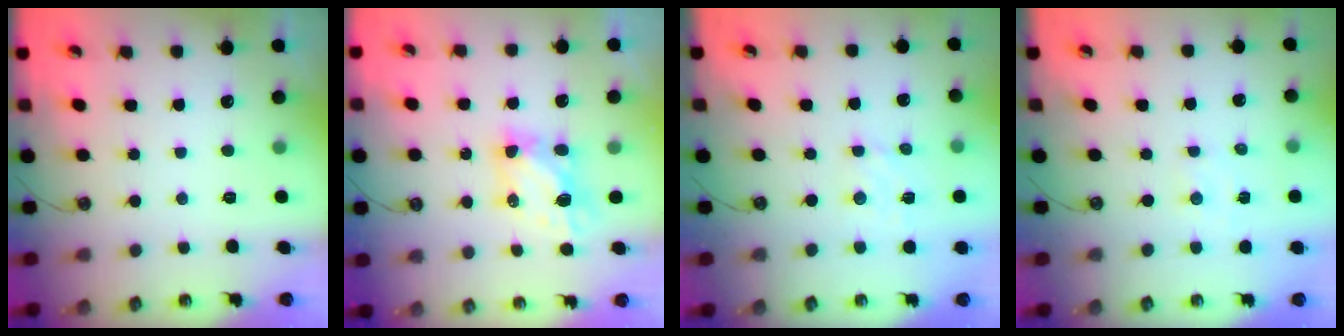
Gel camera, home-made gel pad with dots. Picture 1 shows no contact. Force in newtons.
{"total": 5.5, "press": 5.5, "slide": 0.3}
{"total": 3.9, "press": 3.9, "slide": 0.3}
{"total": 2.4, "press": 2.4, "slide": 0.5}